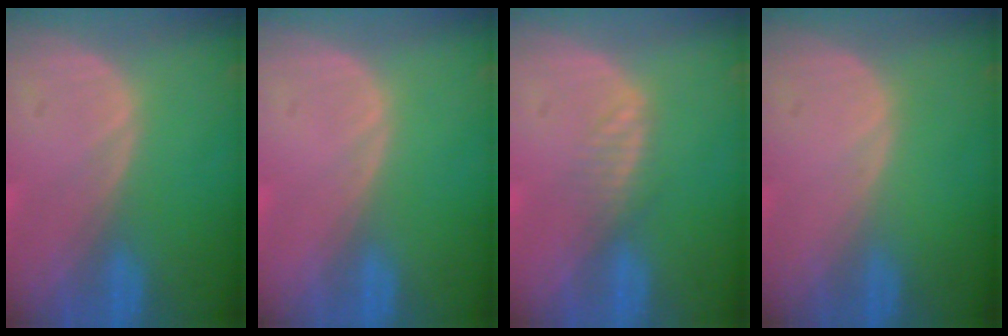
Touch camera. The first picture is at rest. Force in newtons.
{"total": 0.0}
{"total": 2.0, "press": 2.0, "slide": 0.2}
{"total": 0.0}